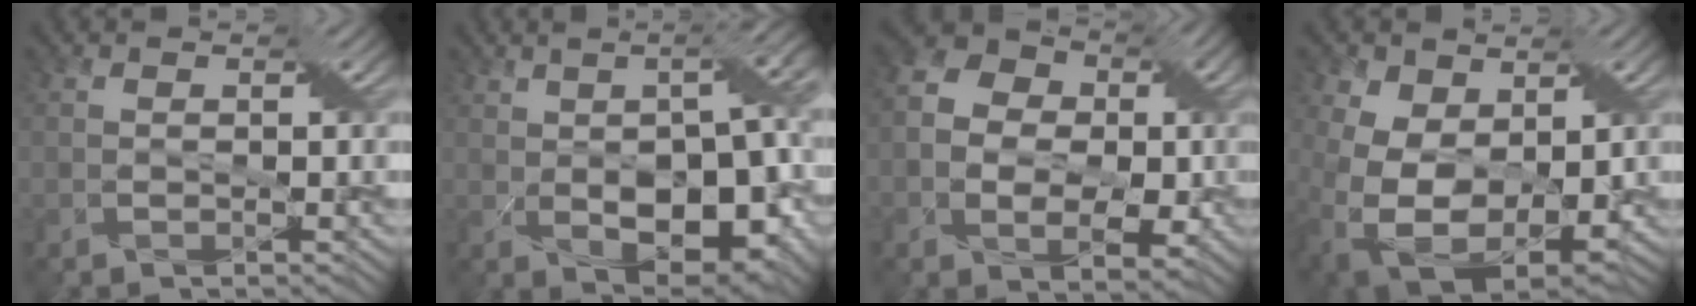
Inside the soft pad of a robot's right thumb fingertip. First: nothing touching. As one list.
[{"total": 14.1, "force": [-1.3, 6.8, 12.2], "torque": [-0.172, -0.001, -0.011]}, {"total": 11.0, "force": [-0.3, 8.8, 6.7], "torque": [-0.143, -0.001, -0.011]}, {"total": 13.9, "force": [1.0, 9.7, 9.9], "torque": [-0.215, -0.021, 0.039]}]